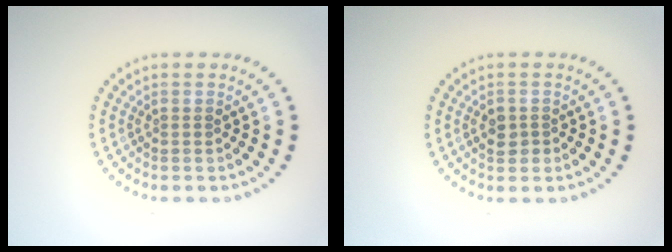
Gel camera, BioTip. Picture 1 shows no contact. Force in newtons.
{"total": 1.7, "press": 1.6, "slide": 0.3}